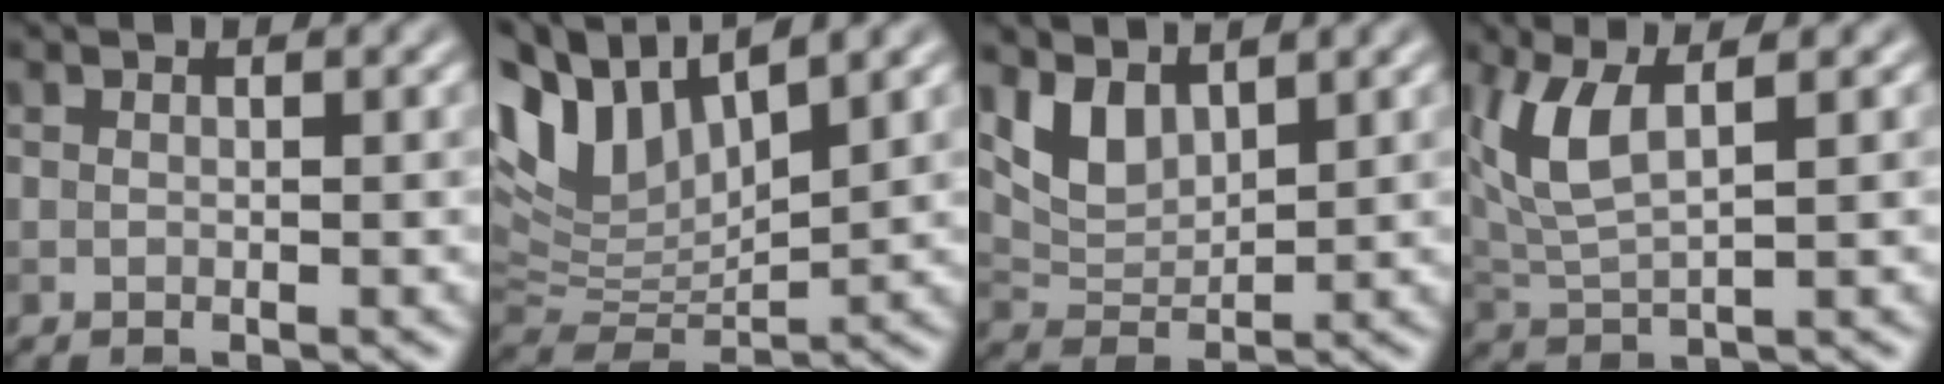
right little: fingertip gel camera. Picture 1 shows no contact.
{"total": 8.6, "force": [5.1, 4.0, 5.6], "torque": [-0.125, 0.012, 0.097]}
{"total": 3.5, "force": [2.4, 1.6, 1.9], "torque": [-0.045, -0.011, 0.052]}
{"total": 5.0, "force": [2.0, 1.7, 4.3], "torque": [-0.110, 0.002, 0.044]}